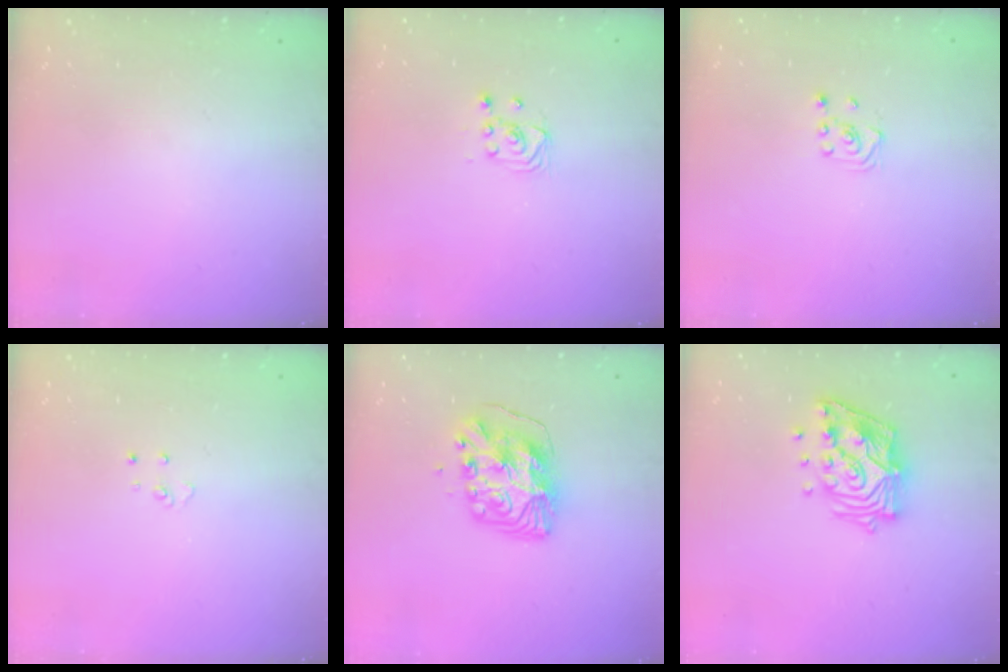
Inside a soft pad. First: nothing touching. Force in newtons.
{"total": 2.5, "press": 2.2, "slide": 1.1}
{"total": 1.9, "press": 1.8, "slide": 0.6}
{"total": 2.9, "press": 2.9, "slide": 0.2}
{"total": 11.3, "press": 11.3, "slide": 1.1}
{"total": 14.7, "press": 14.6, "slide": 1.9}